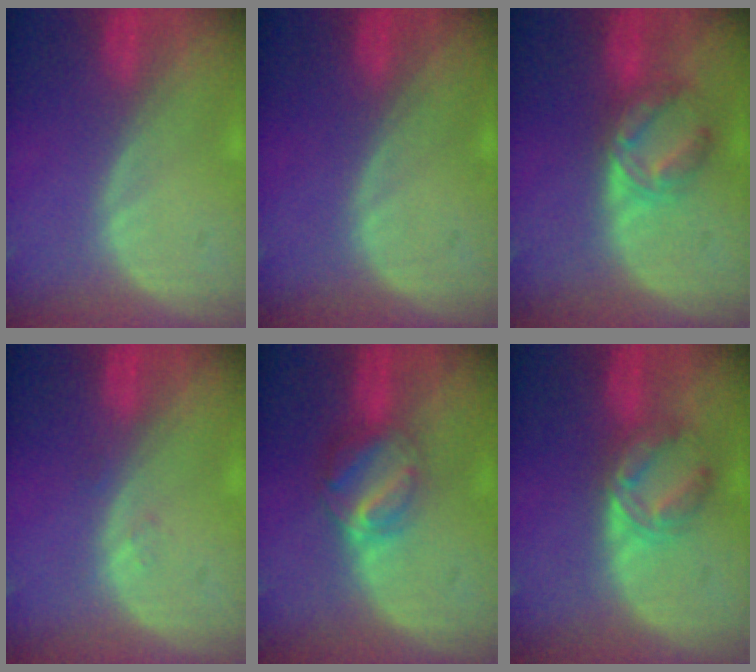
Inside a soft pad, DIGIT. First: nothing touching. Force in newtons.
{"total": 0.0}
{"total": 5.7, "press": 5.6, "slide": 0.9}
{"total": 0.7, "press": 0.7, "slide": 0.1}
{"total": 6.4, "press": 5.5, "slide": 3.2}
{"total": 5.5, "press": 5.4, "slide": 1.1}